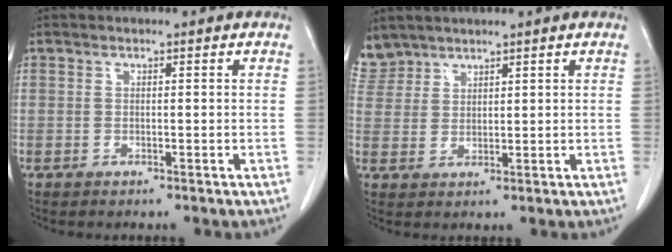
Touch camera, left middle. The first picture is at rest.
{"total": 4.2, "force": [3.8, 1.7, -0.4], "torque": [0.007, 0.009, 0.085]}